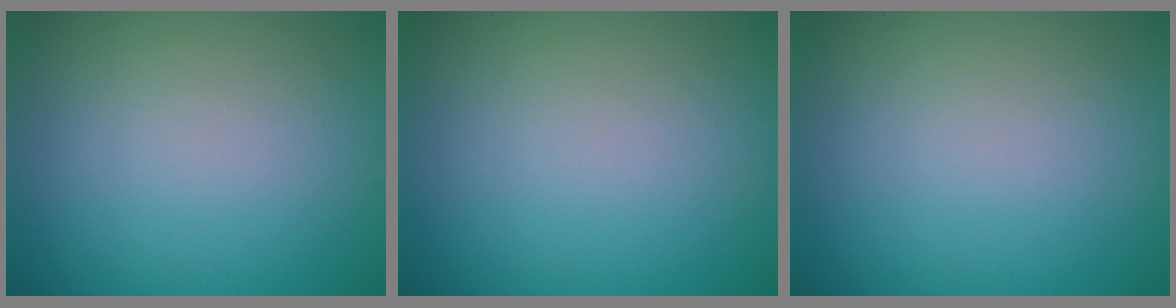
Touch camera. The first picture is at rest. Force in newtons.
{"total": 0.0}
{"total": 0.0}